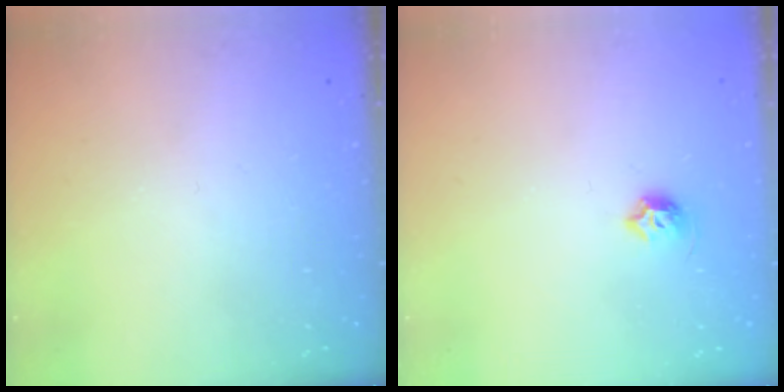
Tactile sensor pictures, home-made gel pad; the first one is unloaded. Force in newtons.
{"total": 6.1, "press": 6.0, "slide": 1.1}